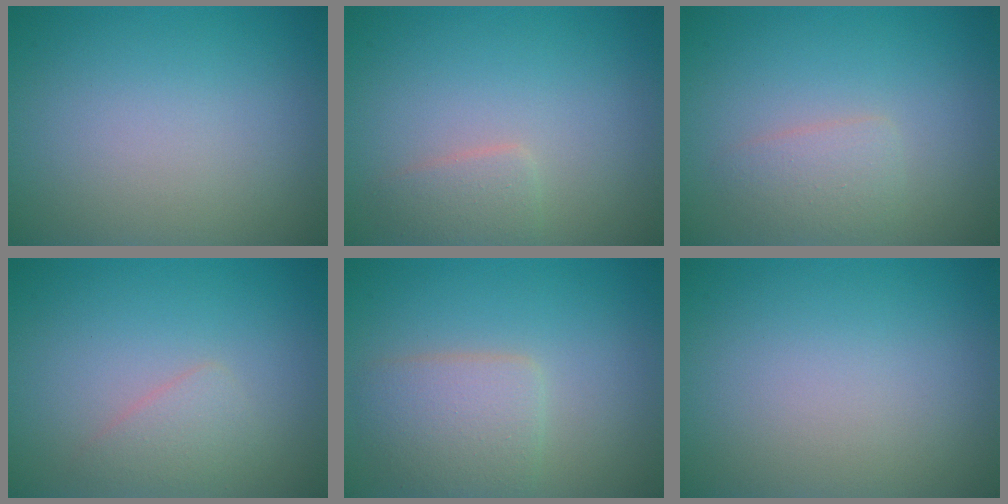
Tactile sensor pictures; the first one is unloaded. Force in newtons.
{"total": 1.7, "press": 1.7, "slide": 0.1}
{"total": 1.9, "press": 1.9, "slide": 0.0}
{"total": 1.7, "press": 1.7, "slide": 0.1}
{"total": 3.5, "press": 3.5, "slide": 0.2}
{"total": 0.0}